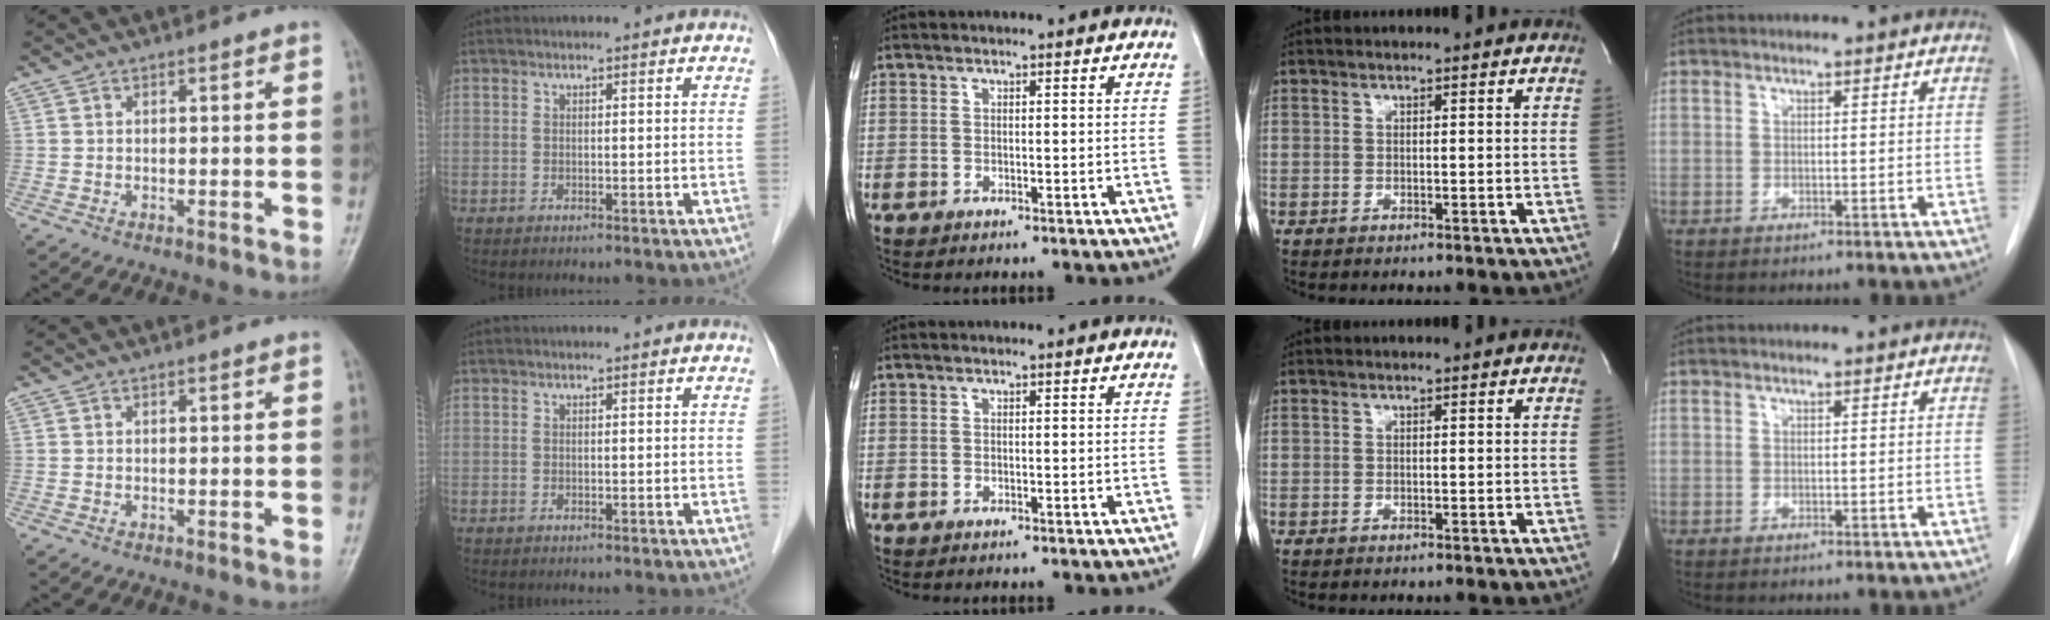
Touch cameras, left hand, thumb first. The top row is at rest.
{}